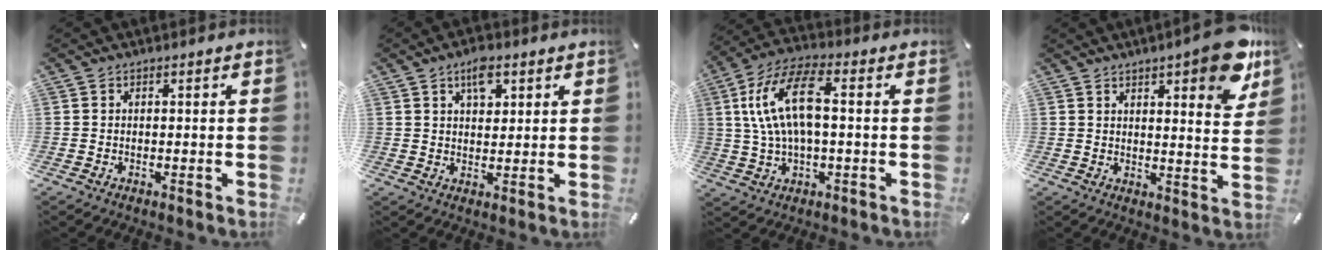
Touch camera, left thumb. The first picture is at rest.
{"total": 5.6, "force": [2.8, 3.1, 3.7], "torque": [-0.048, -0.006, 0.044]}
{"total": 14.4, "force": [2.0, 6.7, 12.6], "torque": [-0.263, 0.004, 0.032]}
{"total": 10.8, "force": [6.8, 3.0, 7.8], "torque": [-0.088, -0.043, 0.108]}